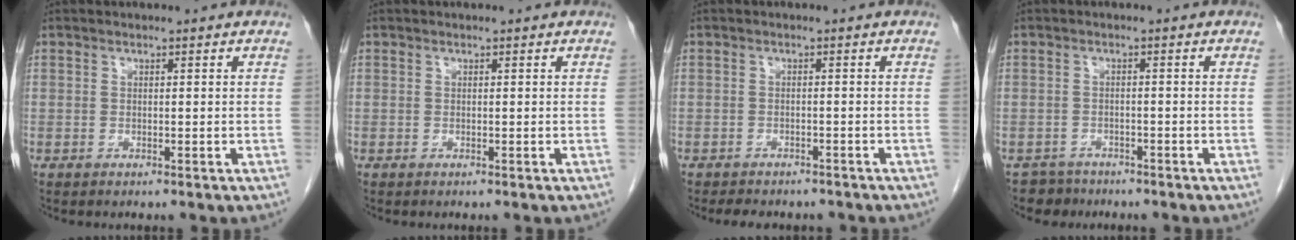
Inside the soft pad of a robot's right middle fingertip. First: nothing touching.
{"total": 0.0}
{"total": 6.5, "force": [-5.6, 2.3, 2.2], "torque": [-0.034, 0.000, -0.069]}
{"total": 2.9, "force": [-2.4, 1.5, -0.7], "torque": [0.007, 0.004, -0.040]}